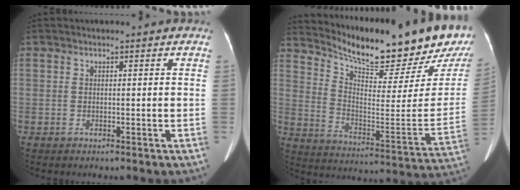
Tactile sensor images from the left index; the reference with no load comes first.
{"total": 24.9, "force": [21.5, 2.4, 12.5], "torque": [-0.207, -0.076, 0.298]}